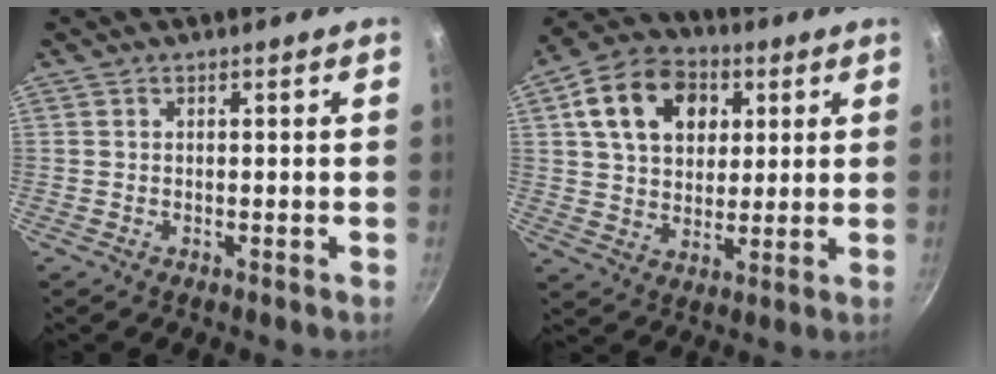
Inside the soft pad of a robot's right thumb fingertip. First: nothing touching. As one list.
[{"total": 15.5, "force": [5.0, 11.3, 9.3], "torque": [-0.131, 0.005, 0.074]}]